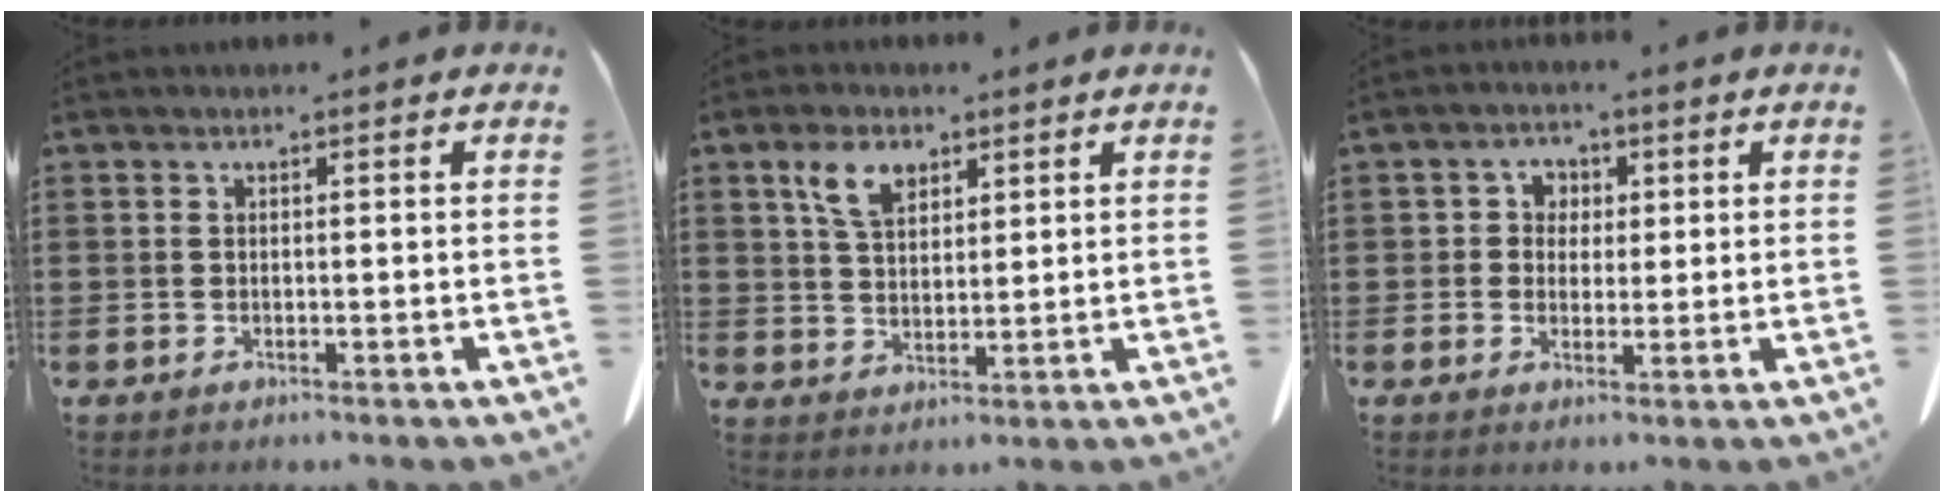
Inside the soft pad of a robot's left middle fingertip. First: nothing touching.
{"total": 5.5, "force": [3.2, 3.2, 3.2], "torque": [-0.068, 0.008, 0.057]}
{"total": 2.9, "force": [0.8, 2.8, 0.6], "torque": [-0.019, 0.007, 0.010]}